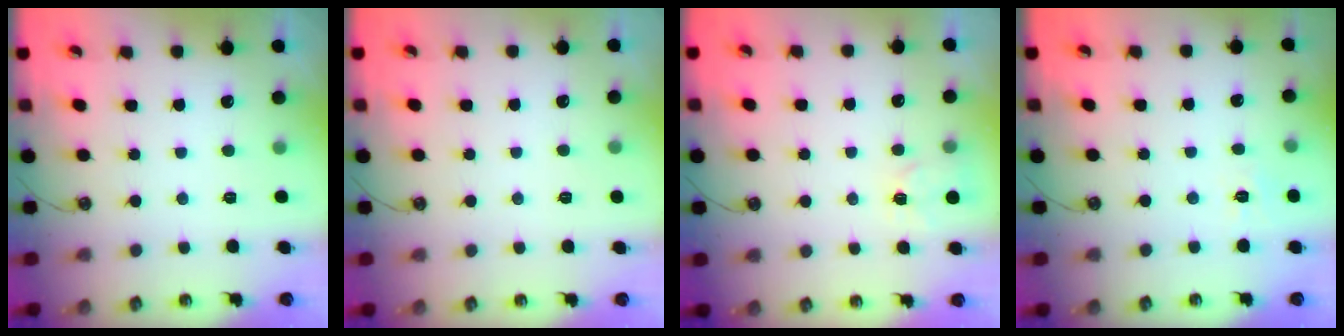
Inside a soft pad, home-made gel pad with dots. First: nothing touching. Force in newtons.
{"total": 0.5, "press": 0.5, "slide": 0.2}
{"total": 4.2, "press": 4.2, "slide": 0.6}
{"total": 2.5, "press": 2.5, "slide": 0.5}